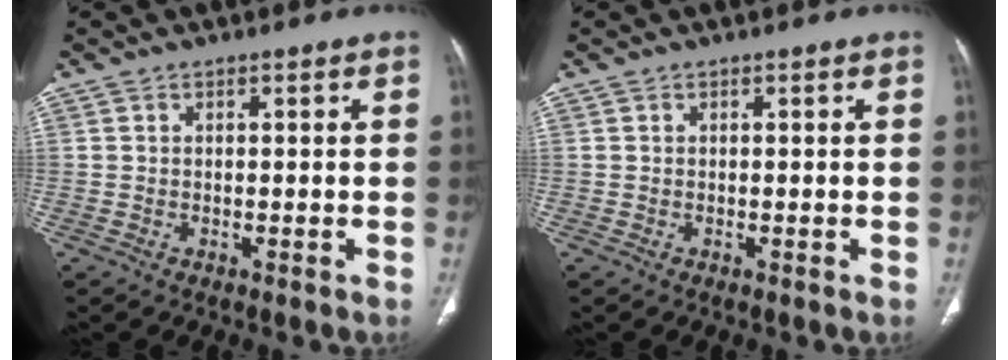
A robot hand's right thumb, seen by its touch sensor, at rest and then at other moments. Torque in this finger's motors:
{"motor_torque": [0.00, 0.00, 0.00, 0.00, 0.00]}